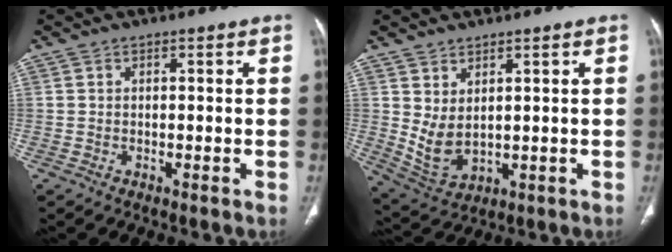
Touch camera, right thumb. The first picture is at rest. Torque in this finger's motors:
{"motor_torque": [-0.37, 0.50, 0.27, 0.36, 0.07]}